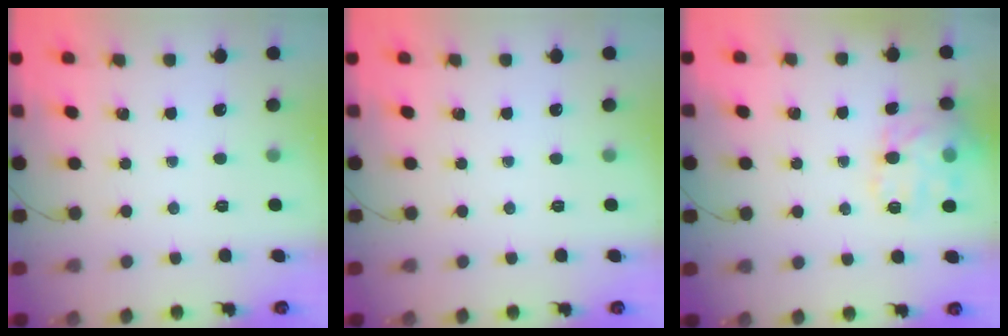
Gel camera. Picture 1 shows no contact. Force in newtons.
{"total": 0.0}
{"total": 12.8, "press": 12.8, "slide": 1.1}